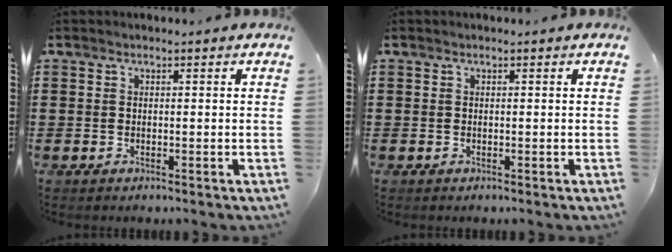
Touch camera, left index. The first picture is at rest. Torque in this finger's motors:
{"motor_torque": [0.00, 0.00, 0.00, 0.00]}